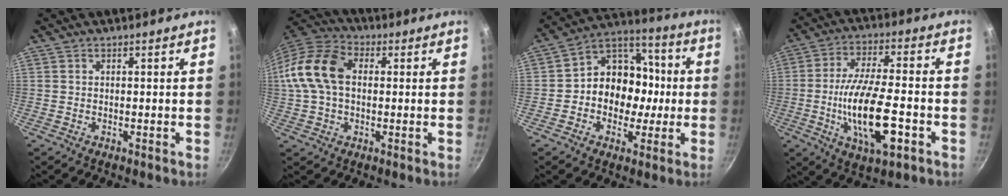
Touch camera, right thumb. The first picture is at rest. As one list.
[{"total": 14.6, "force": [1.5, 9.9, 10.6], "torque": [-0.194, 0.031, 0.012]}, {"total": 13.8, "force": [-1.4, 11.3, 7.8], "torque": [-0.063, 0.038, -0.040]}, {"total": 16.4, "force": [-4.5, 5.9, 14.7], "torque": [-0.265, 0.012, -0.081]}]